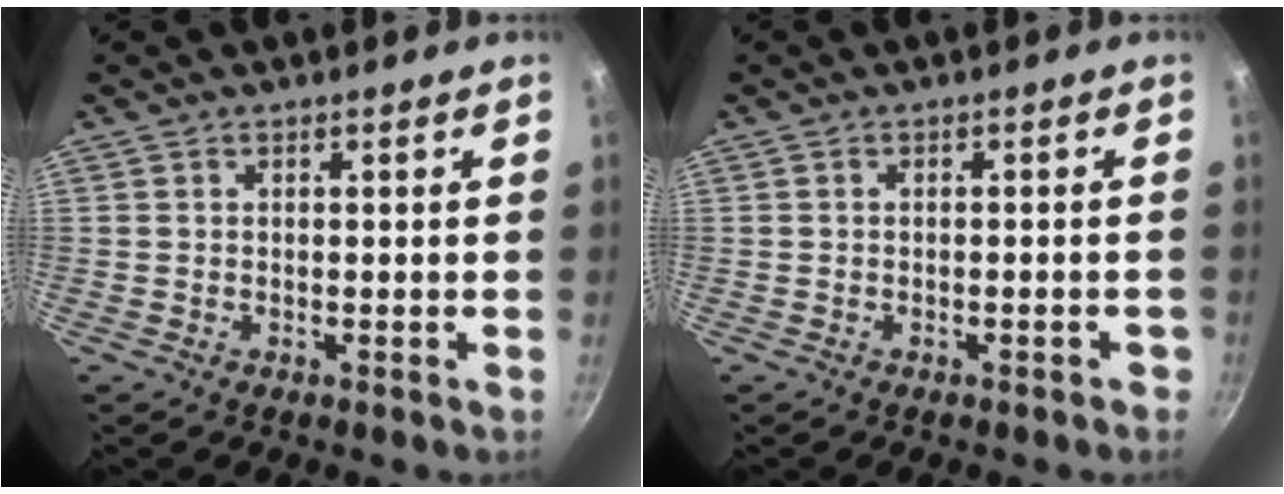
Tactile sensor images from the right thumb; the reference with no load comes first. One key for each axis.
{"total": 1.7, "fx": -1.0, "fy": 0.6, "fz": 1.2, "tx": -0.009, "ty": 0.011, "tz": -0.009}